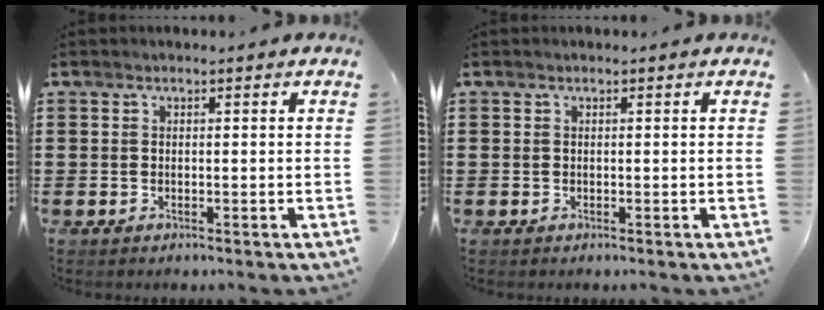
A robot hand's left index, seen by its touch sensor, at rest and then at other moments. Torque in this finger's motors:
{"motor_torque": [0.00, 0.00, -0.01, 0.01]}